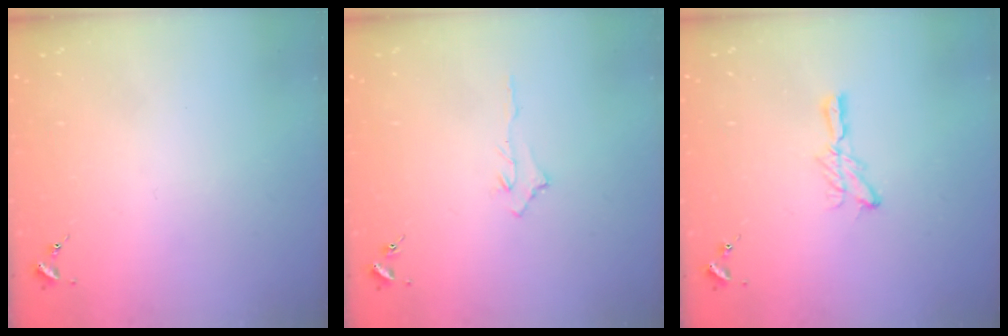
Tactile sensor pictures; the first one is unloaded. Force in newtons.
{"total": 2.9, "press": 2.9, "slide": 0.4}
{"total": 6.1, "press": 6.0, "slide": 0.7}